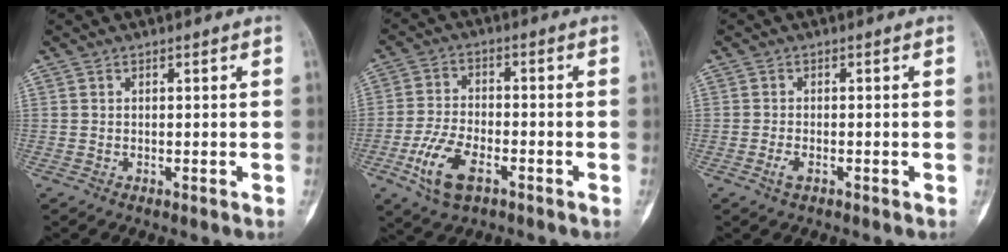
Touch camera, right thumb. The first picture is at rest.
{"total": 9.6, "force": [-4.3, 4.9, 7.1], "torque": [-0.142, 0.015, -0.080]}
{"total": 1.8, "force": [-0.9, 0.8, 1.3], "torque": [-0.027, 0.003, -0.019]}